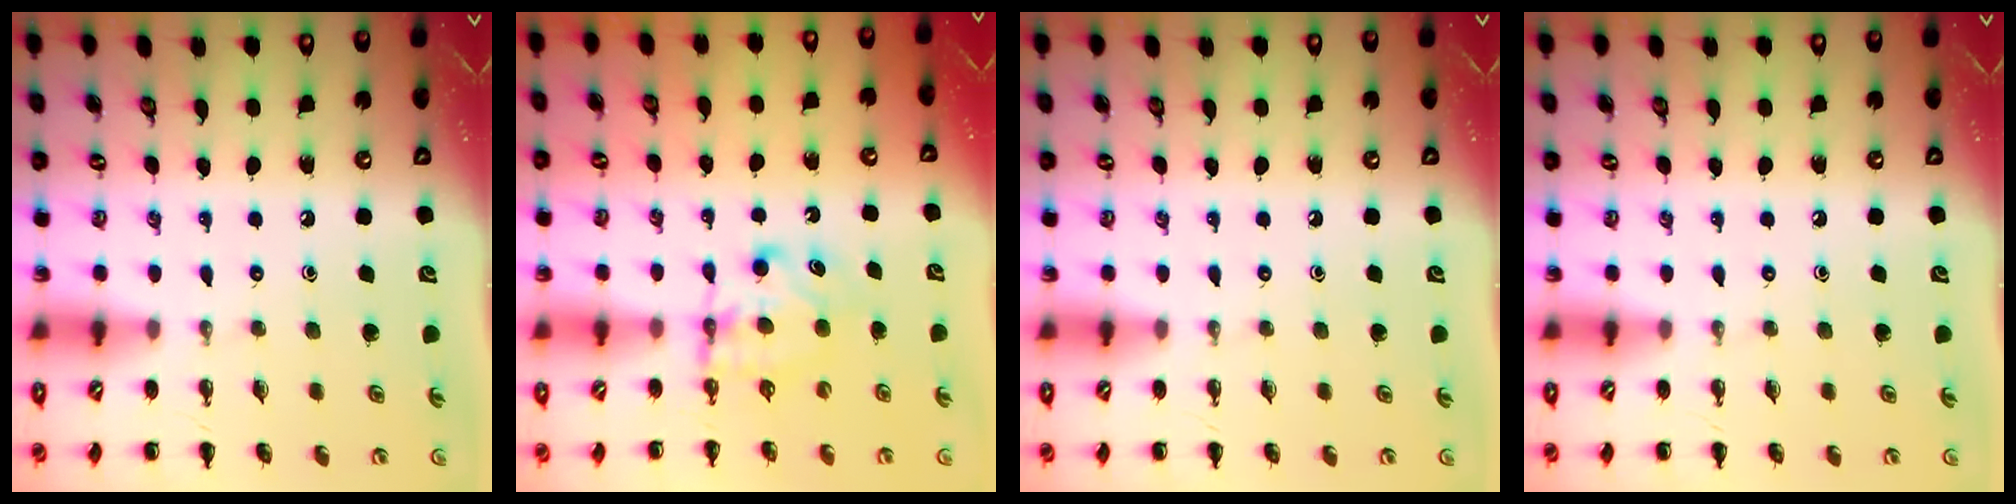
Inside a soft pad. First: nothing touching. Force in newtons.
{"total": 6.4, "press": 6.4, "slide": 0.5}
{"total": 0.0}
{"total": 0.0}